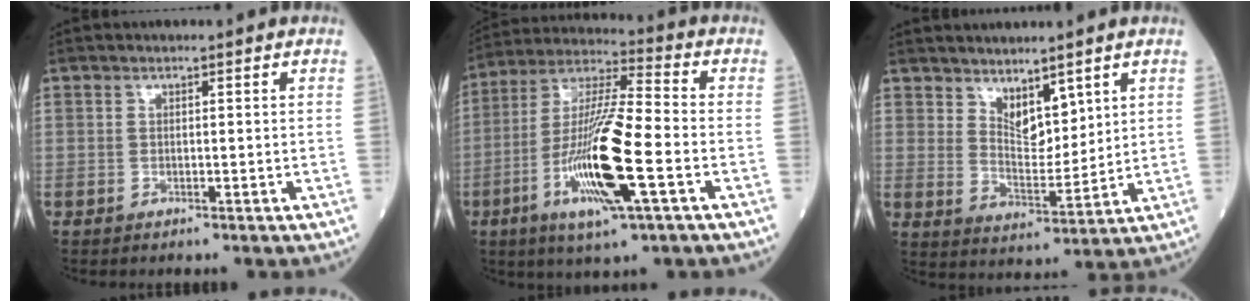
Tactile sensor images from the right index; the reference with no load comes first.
{"total": 17.7, "force": [-5.4, 1.9, 16.8], "torque": [-0.341, -0.018, -0.097]}
{"total": 6.4, "force": [4.3, 2.7, 3.8], "torque": [-0.072, -0.007, 0.091]}